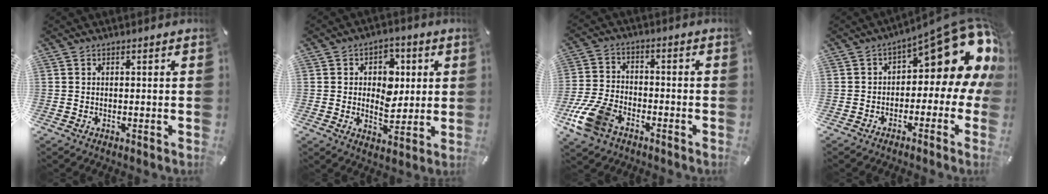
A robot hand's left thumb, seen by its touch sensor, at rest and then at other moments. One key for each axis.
{"total": 8.1, "fx": 0.9, "fy": 6.7, "fz": 4.4, "tx": -0.059, "ty": 0.004, "tz": 0.013}
{"total": 11.2, "fx": -6.5, "fy": 6.5, "fz": 6.4, "tx": -0.143, "ty": 0.027, "tz": -0.125}
{"total": 15.7, "fx": 7.0, "fy": 7.0, "fz": 12.2, "tx": -0.151, "ty": -0.056, "tz": 0.112}